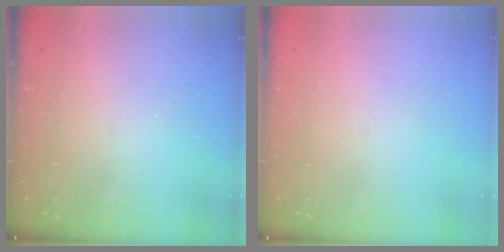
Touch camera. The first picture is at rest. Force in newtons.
{"total": 0.0}